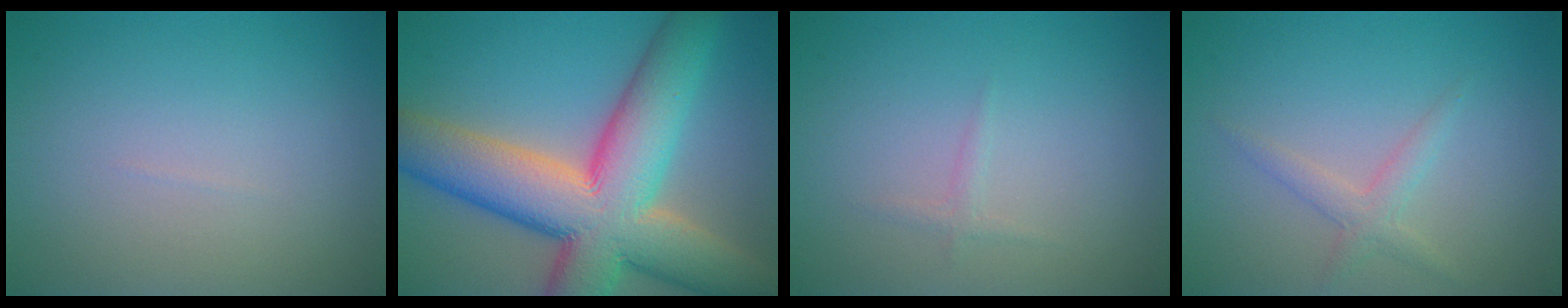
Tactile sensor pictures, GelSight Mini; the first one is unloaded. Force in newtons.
{"total": 14.3, "press": 14.3, "slide": 0.7}
{"total": 0.7, "press": 0.7, "slide": 0.0}
{"total": 1.7, "press": 1.7, "slide": 0.1}